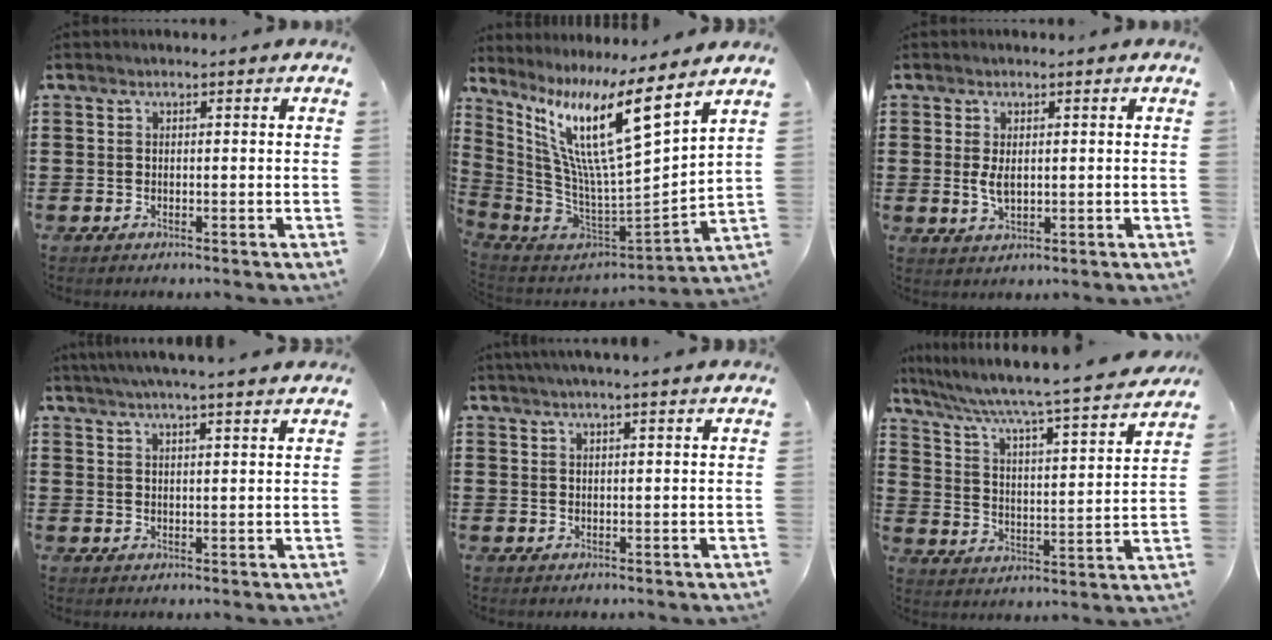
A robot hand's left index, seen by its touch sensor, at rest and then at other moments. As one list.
[{"total": 14.3, "force": [8.4, 1.3, 11.5], "torque": [-0.259, -0.065, 0.132]}, {"total": 3.0, "force": [0.1, 1.5, 2.6], "torque": [-0.059, 0.000, -0.001]}, {"total": 3.7, "force": [3.3, -0.6, 1.6], "torque": [-0.041, -0.010, 0.058]}, {"total": 2.2, "force": [1.9, -0.4, 1.0], "torque": [-0.023, 0.000, 0.036]}, {"total": 5.1, "force": [4.4, -0.1, 2.6], "torque": [-0.074, -0.048, 0.062]}]